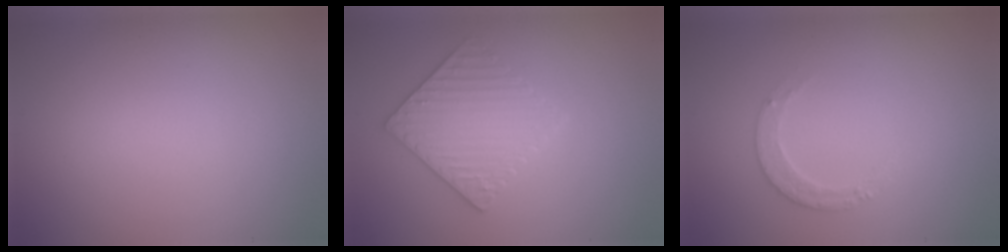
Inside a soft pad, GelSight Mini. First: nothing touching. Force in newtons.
{"total": 3.6, "press": 3.5, "slide": 1.1}
{"total": 1.8, "press": 1.8, "slide": 0.4}